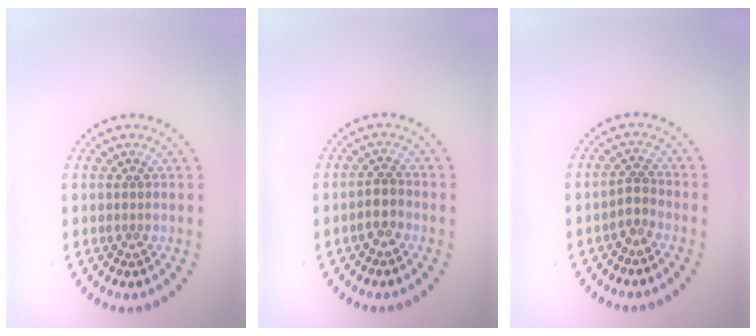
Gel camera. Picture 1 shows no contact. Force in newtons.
{"total": 1.7, "press": 1.5, "slide": 0.9}
{"total": 1.6, "press": 1.1, "slide": 1.1}